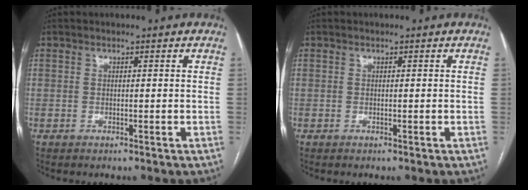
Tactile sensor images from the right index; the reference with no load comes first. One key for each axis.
{"total": 0.0}